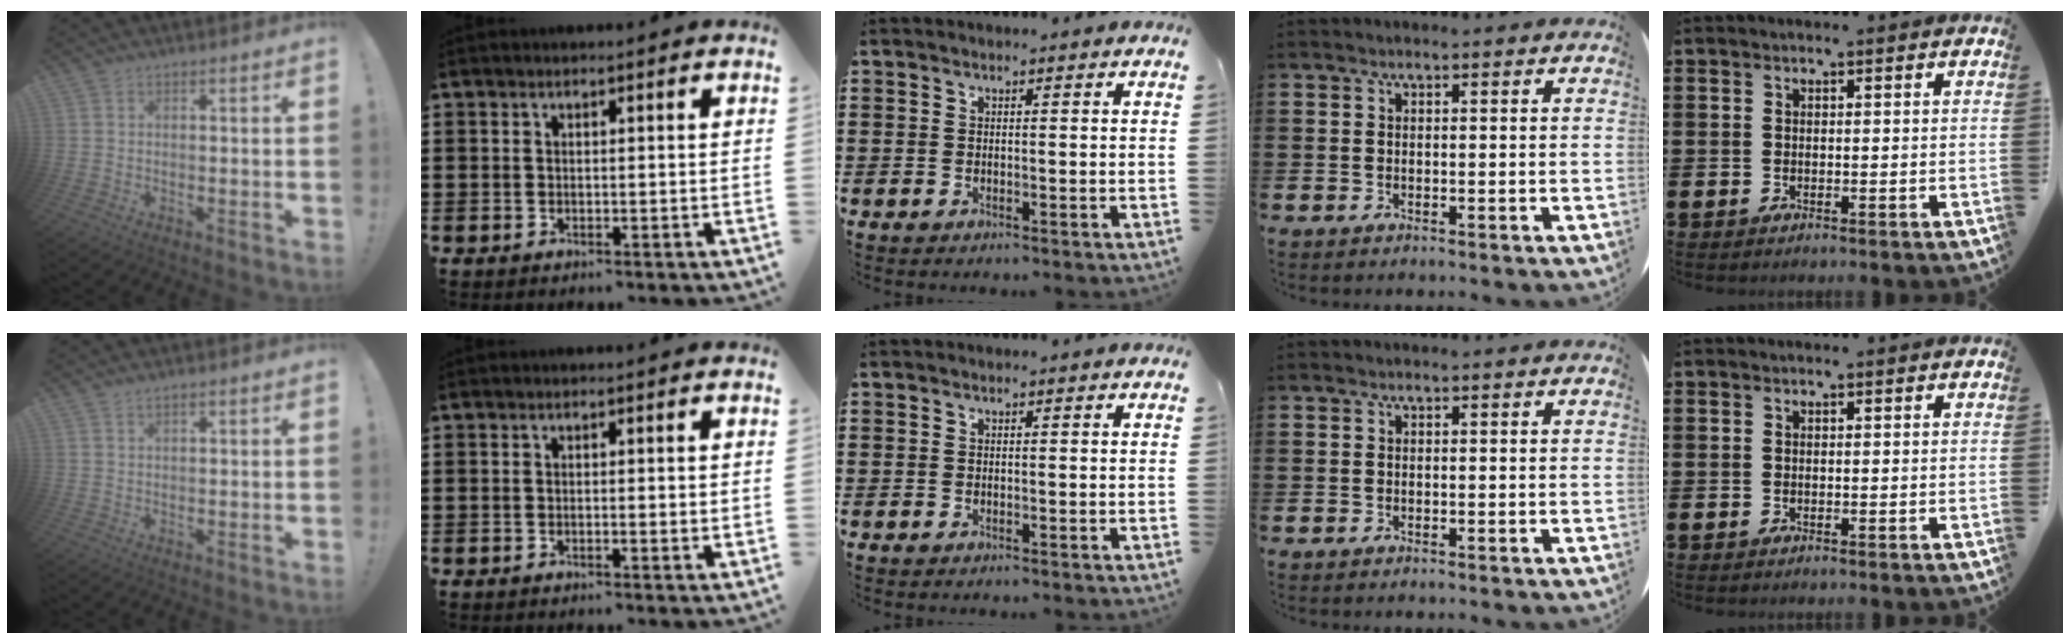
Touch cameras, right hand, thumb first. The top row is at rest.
{"thumb": {"total": 1.1, "force": [1.0, 0.2, 0.5], "torque": [-0.010, -0.001, 0.019]}, "index": {"total": 0.6, "force": [-0.1, 0.1, 0.6], "torque": [-0.012, -0.003, 0.000]}}